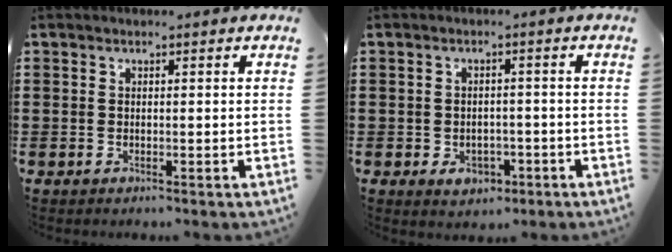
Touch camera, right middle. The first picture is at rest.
{"total": 2.8, "force": [-1.4, 1.9, 1.4], "torque": [-0.021, -0.001, -0.030]}